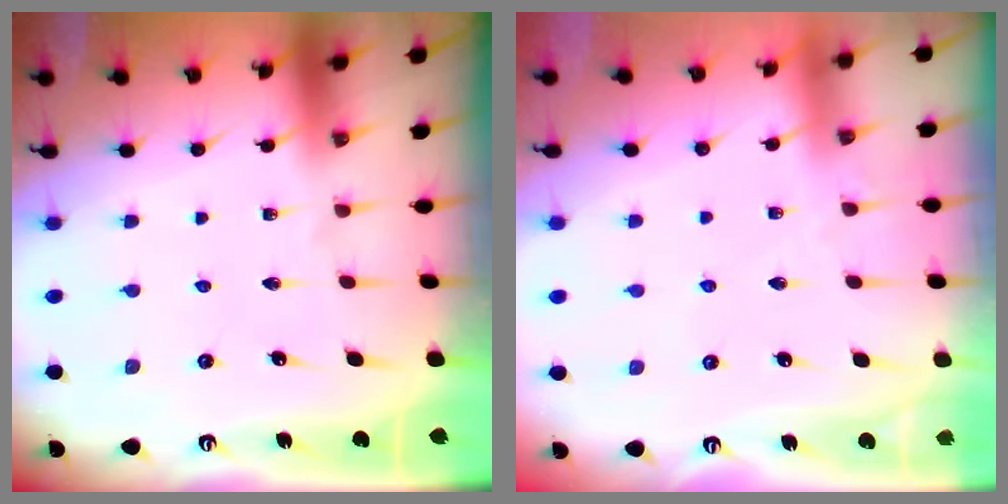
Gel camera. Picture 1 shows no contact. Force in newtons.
{"total": 2.1, "press": 2.1, "slide": 0.4}